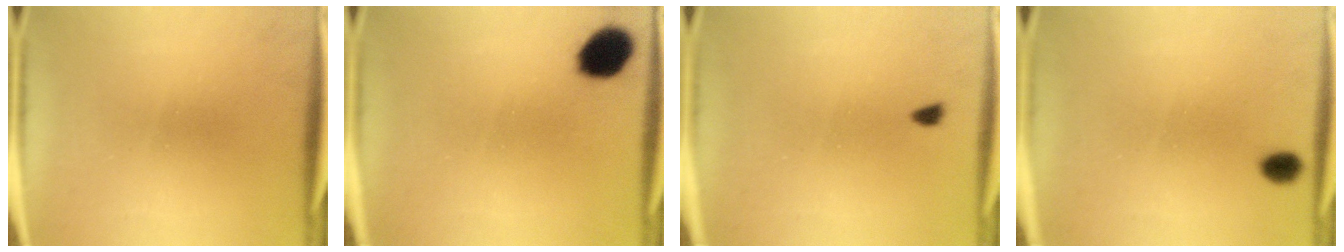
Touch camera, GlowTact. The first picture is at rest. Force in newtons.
{"total": 8.3}
{"total": 1.1}
{"total": 1.7}